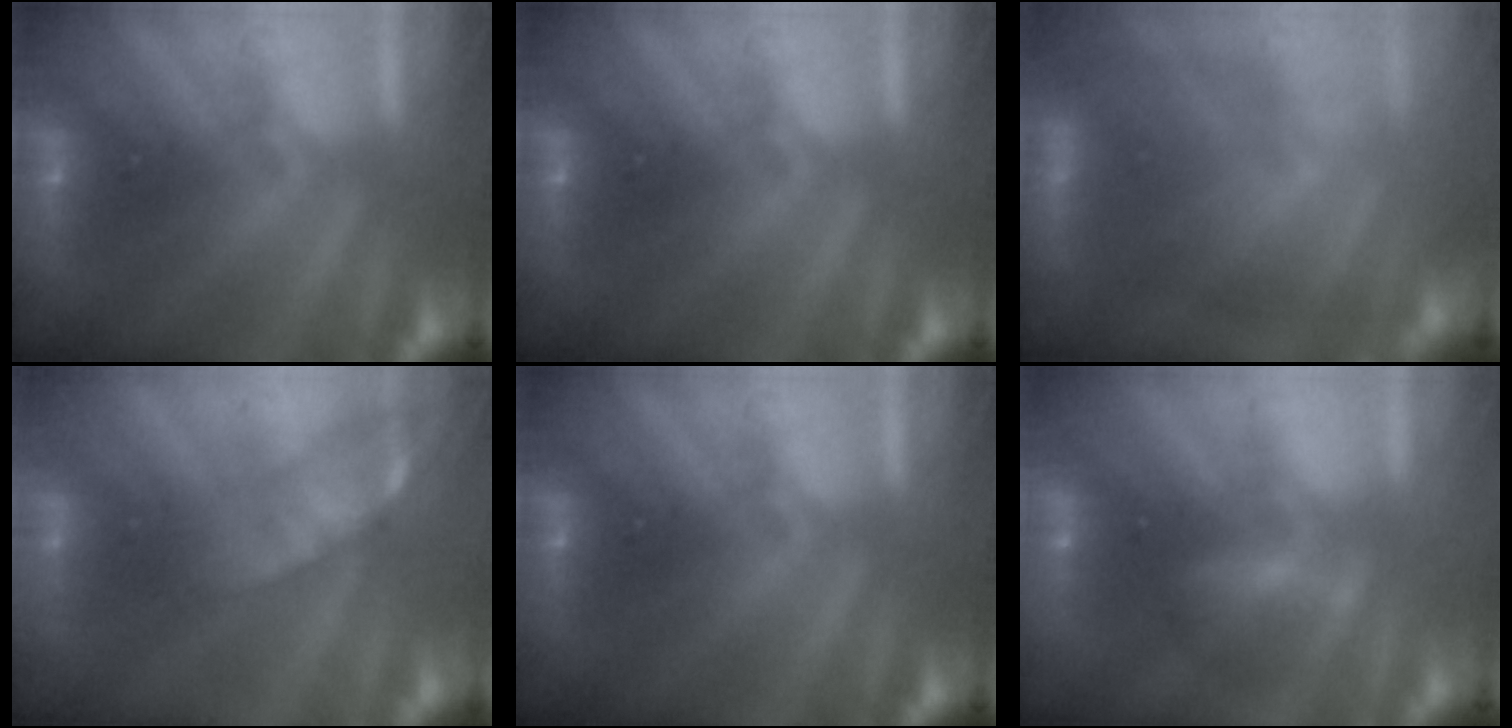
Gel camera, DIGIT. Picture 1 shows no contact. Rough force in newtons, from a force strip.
{"total": 0.0}
{"total": 9.1}
{"total": 2.7}
{"total": 0.0}
{"total": 2.1}